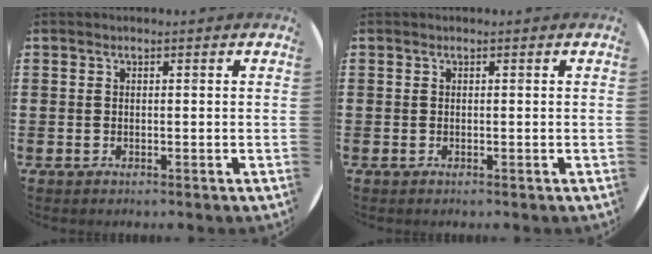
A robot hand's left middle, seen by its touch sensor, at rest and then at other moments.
{"total": 0.0}